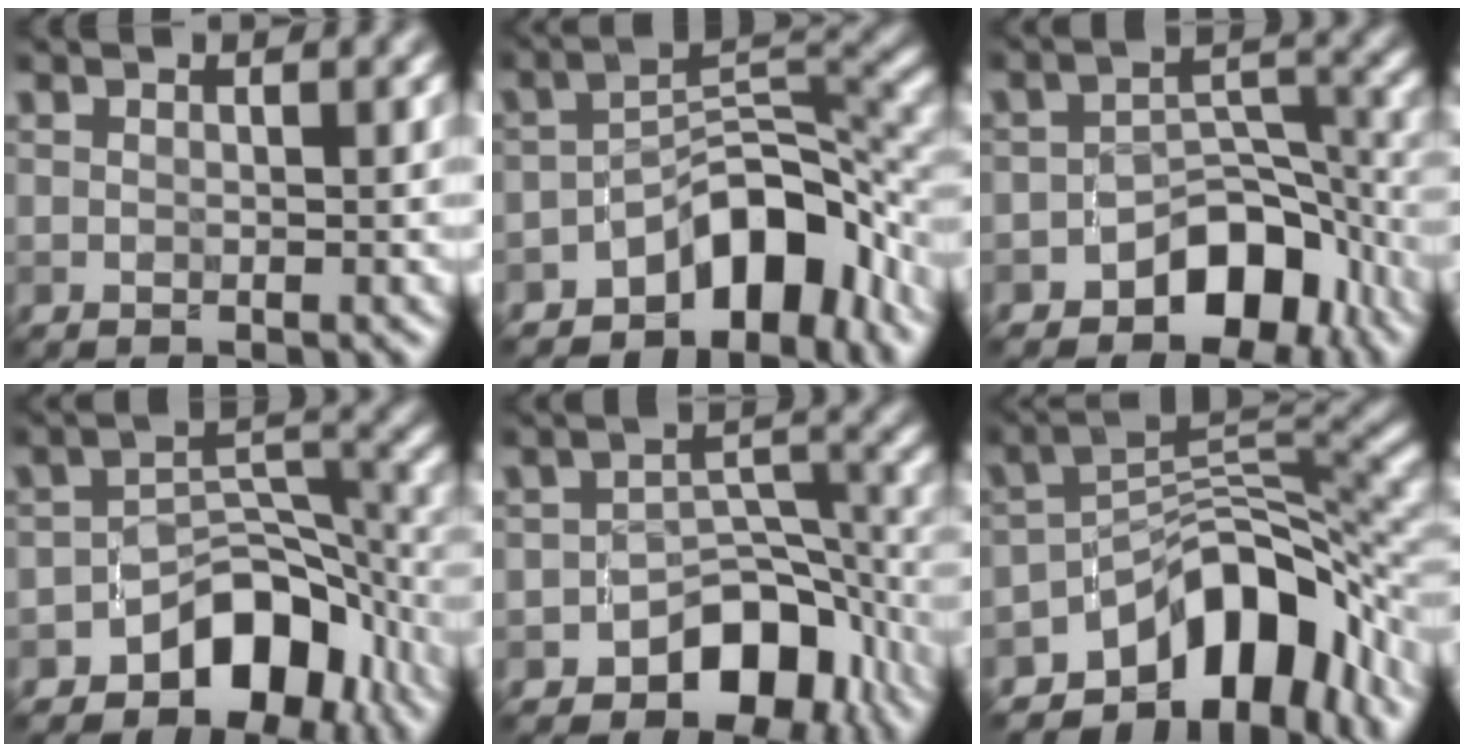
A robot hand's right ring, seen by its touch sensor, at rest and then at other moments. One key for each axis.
{"total": 8.0, "fx": -4.9, "fy": 3.8, "fz": 5.0, "tx": -0.047, "ty": 0.011, "tz": -0.084}
{"total": 6.3, "fx": -3.9, "fy": 3.7, "fz": 3.3, "tx": -0.025, "ty": 0.004, "tz": -0.064}
{"total": 7.6, "fx": -4.6, "fy": 4.5, "fz": 3.9, "tx": -0.032, "ty": -0.002, "tz": -0.077}
{"total": 7.1, "fx": -4.4, "fy": 4.2, "fz": 3.6, "tx": -0.026, "ty": -0.003, "tz": -0.071}
{"total": 10.4, "fx": -6.3, "fy": 5.0, "fz": 6.5, "tx": -0.070, "ty": 0.004, "tz": -0.110}